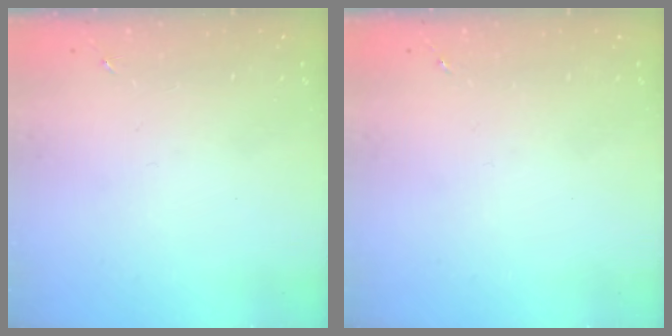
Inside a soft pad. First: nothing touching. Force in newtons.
{"total": 0.0}